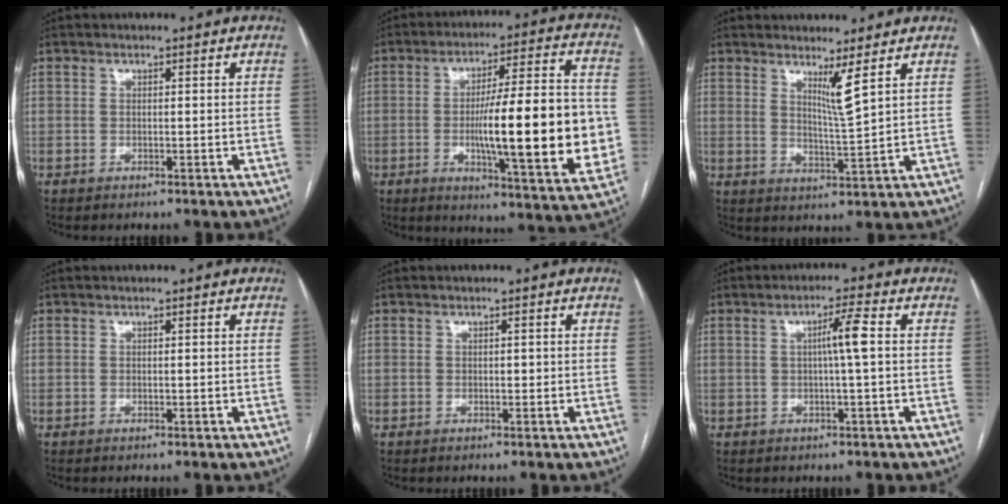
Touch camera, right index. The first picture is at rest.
{"total": 21.0, "force": [-2.3, 3.0, 20.7], "torque": [-0.278, 0.008, -0.026]}
{"total": 4.2, "force": [2.6, -0.9, 3.2], "torque": [-0.057, -0.025, 0.050]}
{"total": 0.0}
{"total": 0.6, "force": [0.0, 0.4, 0.4], "torque": [-0.005, 0.001, 0.000]}
{"total": 4.0, "force": [0.5, -0.6, 4.0], "torque": [-0.068, 0.005, 0.008]}